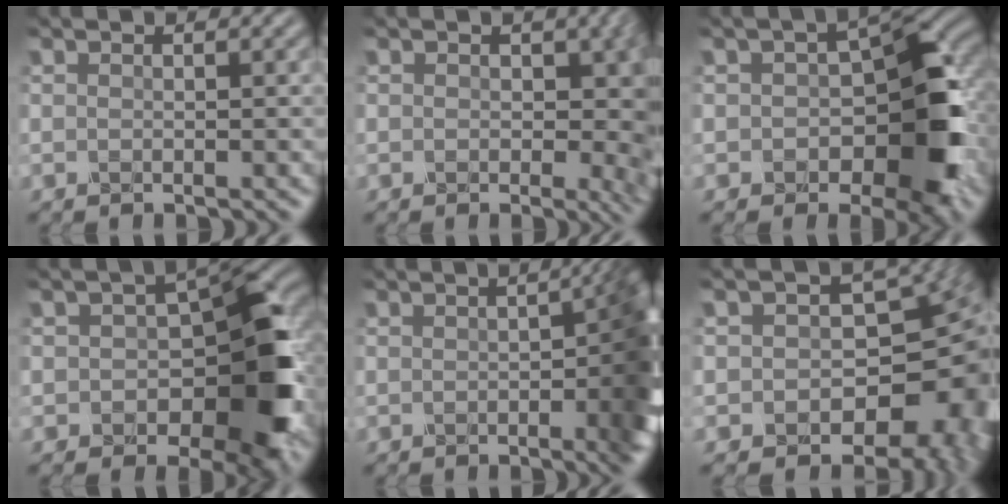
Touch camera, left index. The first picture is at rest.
{"total": 6.0, "force": [0.1, 3.5, 4.9], "torque": [-0.039, -0.003, -0.005]}
{"total": 8.6, "force": [-1.7, 4.9, 6.9], "torque": [-0.085, 0.005, -0.028]}
{"total": 9.7, "force": [-1.9, 5.6, 7.7], "torque": [-0.095, 0.002, -0.030]}
{"total": 8.6, "force": [-0.5, 2.5, 8.2], "torque": [-0.075, 0.003, -0.006]}
{"total": 11.8, "force": [-1.4, 8.4, 8.1], "torque": [-0.068, -0.026, -0.009]}